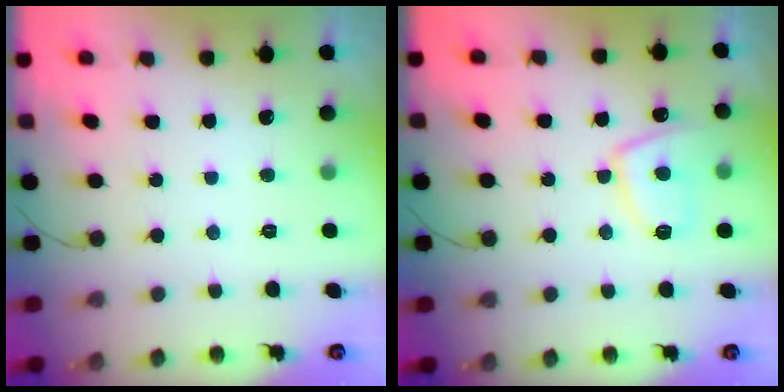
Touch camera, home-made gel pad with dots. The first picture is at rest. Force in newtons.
{"total": 9.1, "press": 9.0, "slide": 1.2}